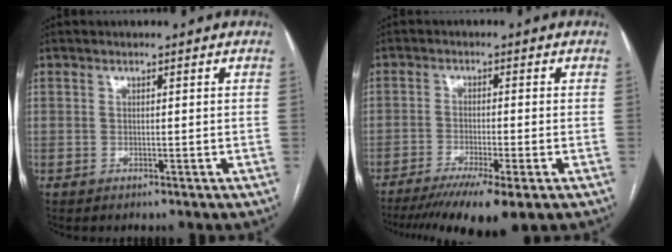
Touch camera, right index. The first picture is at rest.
{"total": 10.4, "force": [-7.1, 0.8, 7.6], "torque": [-0.122, -0.018, -0.114]}